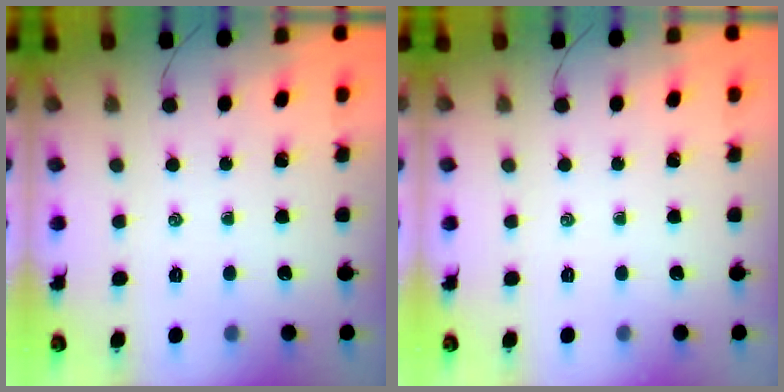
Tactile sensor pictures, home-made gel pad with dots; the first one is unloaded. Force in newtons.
{"total": 0.0}